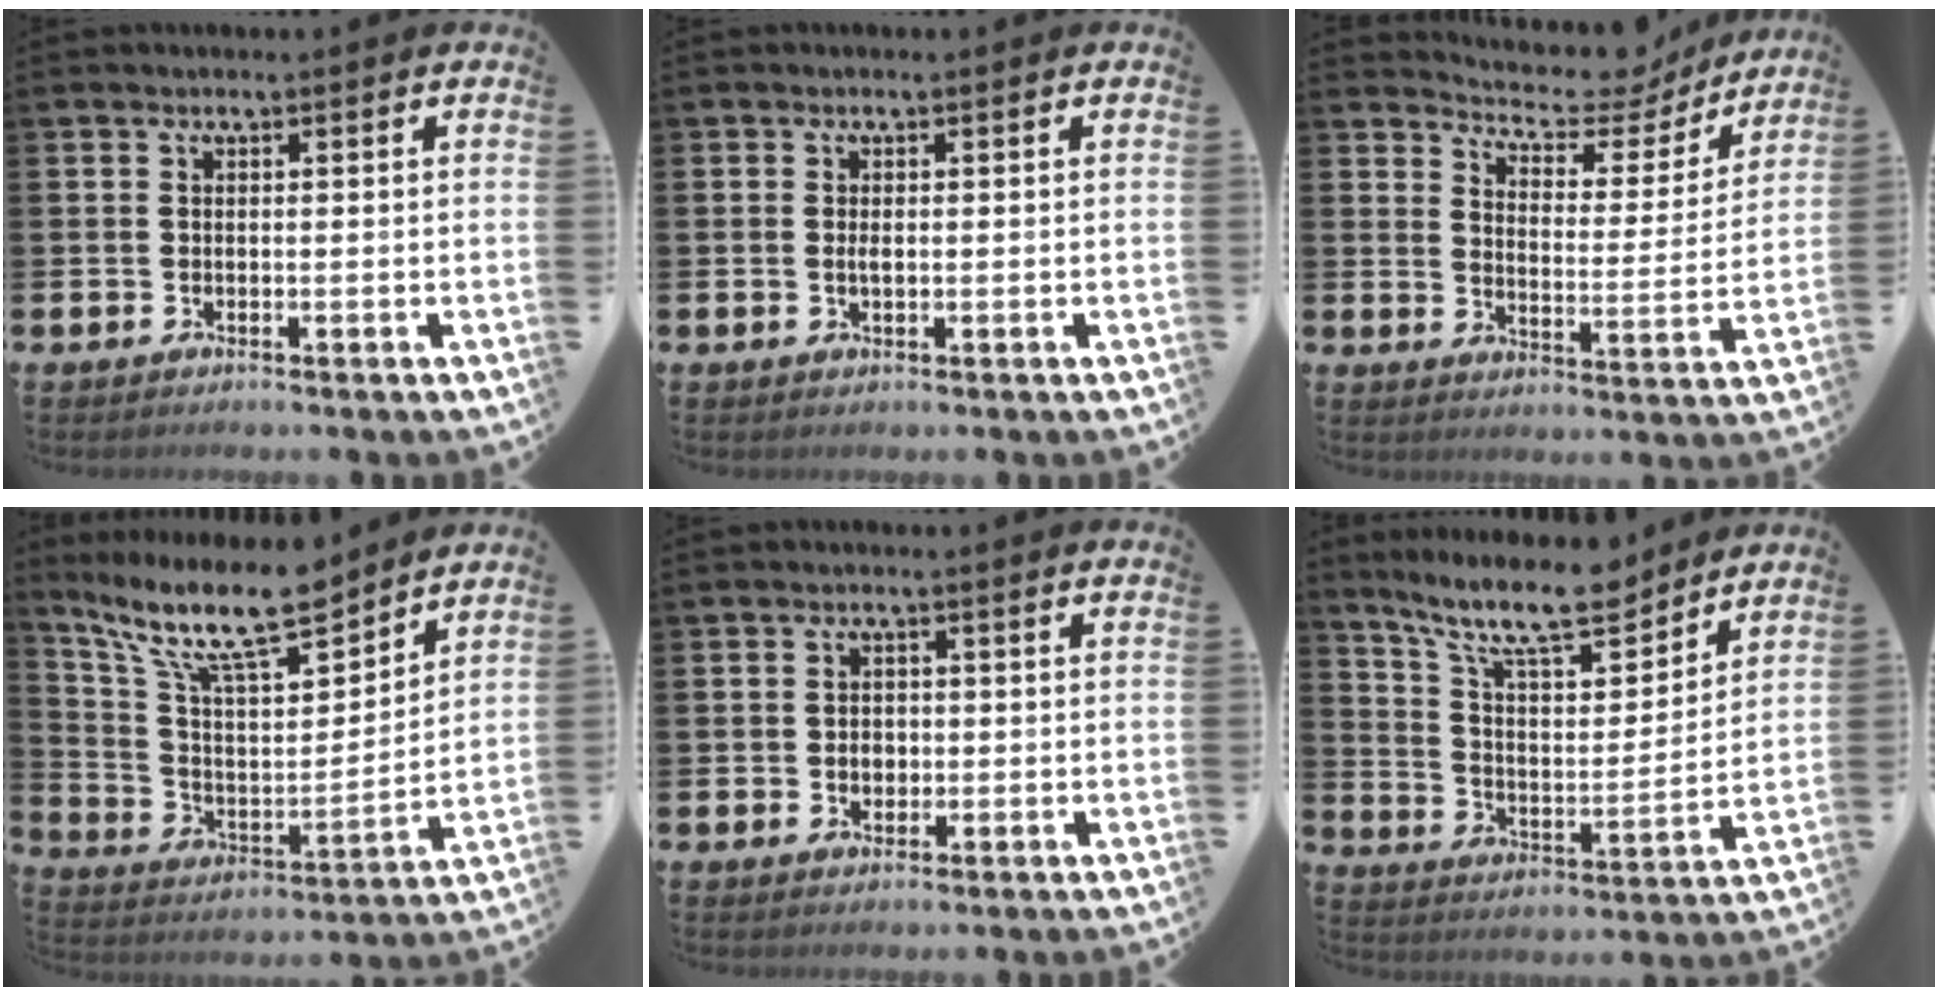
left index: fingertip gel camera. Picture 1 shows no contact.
{"total": 0.9, "force": [0.1, 0.4, 0.8], "torque": [-0.012, 0.001, -0.001]}
{"total": 6.5, "force": [6.1, 2.0, 1.0], "torque": [-0.042, -0.053, 0.101]}
{"total": 13.1, "force": [10.8, 2.9, 6.8], "torque": [-0.161, -0.058, 0.188]}
{"total": 2.1, "force": [-0.2, 1.7, 1.1], "torque": [-0.001, -0.001, -0.011]}
{"total": 12.4, "force": [10.6, 2.9, 5.9], "torque": [-0.132, -0.055, 0.186]}